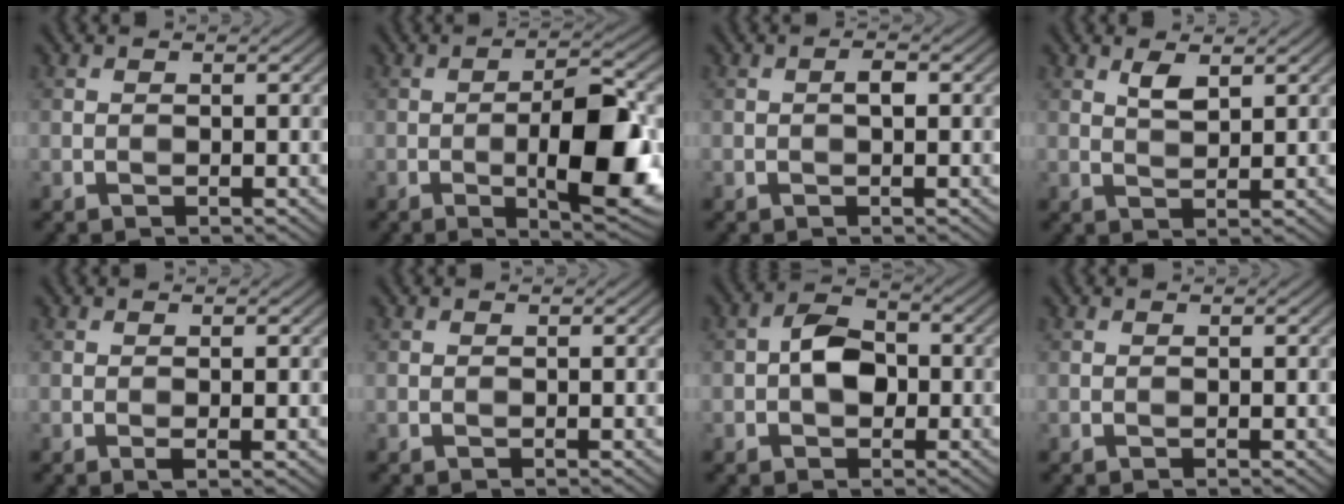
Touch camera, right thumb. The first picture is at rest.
{"total": 10.6, "force": [-2.2, 3.3, 9.8], "torque": [-0.148, -0.001, -0.036]}
{"total": 1.3, "force": [0.0, 0.4, 1.2], "torque": [-0.021, 0.004, -0.002]}
{"total": 2.6, "force": [1.5, 0.9, 1.9], "torque": [-0.041, -0.002, 0.031]}
{"total": 1.2, "force": [-0.2, 0.1, 1.2], "torque": [-0.024, -0.003, -0.006]}
{"total": 0.0}
{"total": 4.5, "force": [-0.5, 3.1, 3.3], "torque": [-0.056, 0.005, -0.017]}
{"total": 0.0}